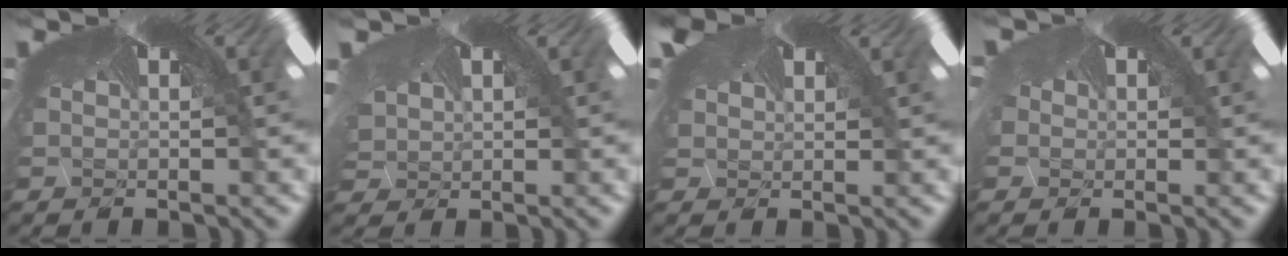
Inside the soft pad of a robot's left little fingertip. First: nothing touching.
{"total": 2.7, "force": [-0.9, 2.3, 1.1], "torque": [-0.052, -0.005, 0.005]}
{"total": 2.5, "force": [1.4, 1.5, 1.4], "torque": [-0.047, 0.010, 0.024]}
{"total": 2.1, "force": [-0.1, 1.5, 1.4], "torque": [-0.047, 0.008, 0.002]}